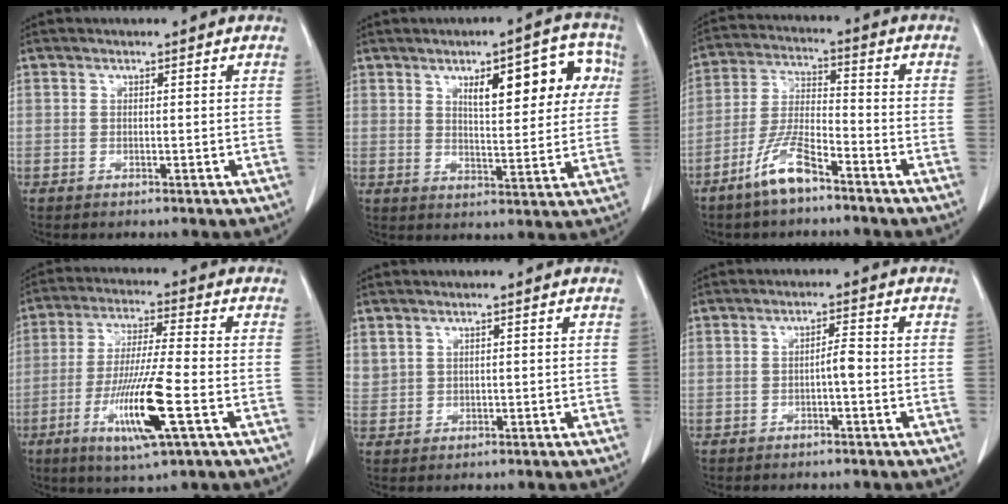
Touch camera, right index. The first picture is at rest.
{"total": 11.8, "force": [4.3, 3.9, 10.2], "torque": [-0.130, 0.024, 0.061]}
{"total": 8.3, "force": [-5.7, 1.8, 5.8], "torque": [-0.125, -0.007, -0.114]}
{"total": 12.4, "force": [-4.2, 0.2, 11.7], "torque": [-0.225, -0.020, -0.075]}
{"total": 1.7, "force": [1.2, 1.2, 0.3], "torque": [-0.001, 0.009, 0.029]}
{"total": 1.9, "force": [-0.5, 0.2, 1.9], "torque": [-0.025, 0.005, -0.007]}